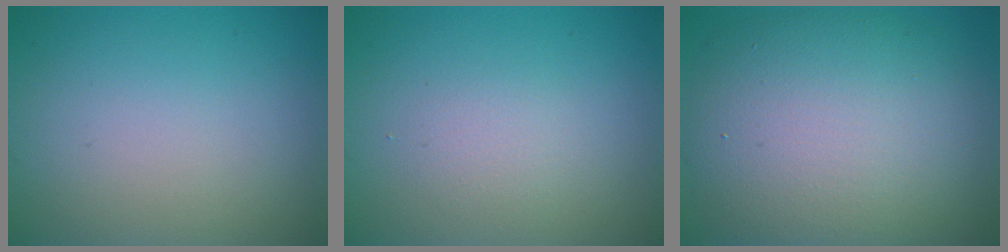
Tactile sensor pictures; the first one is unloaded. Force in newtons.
{"total": 1.4, "press": 1.4, "slide": 0.1}
{"total": 11.3, "press": 11.3, "slide": 0.8}